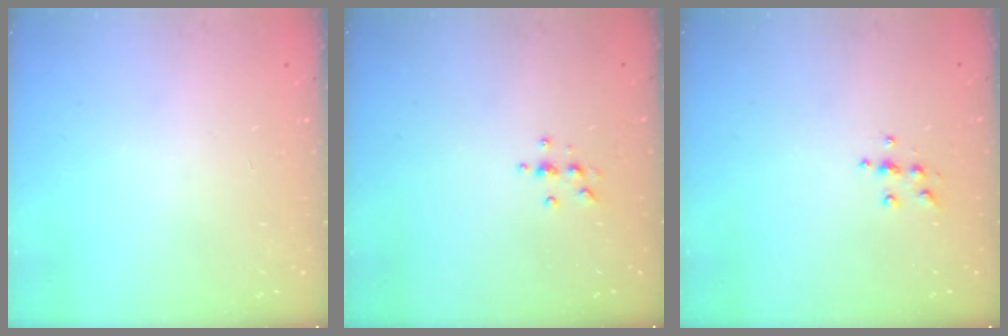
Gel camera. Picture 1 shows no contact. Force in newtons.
{"total": 4.6, "press": 4.6, "slide": 0.6}
{"total": 4.3, "press": 4.3, "slide": 0.6}